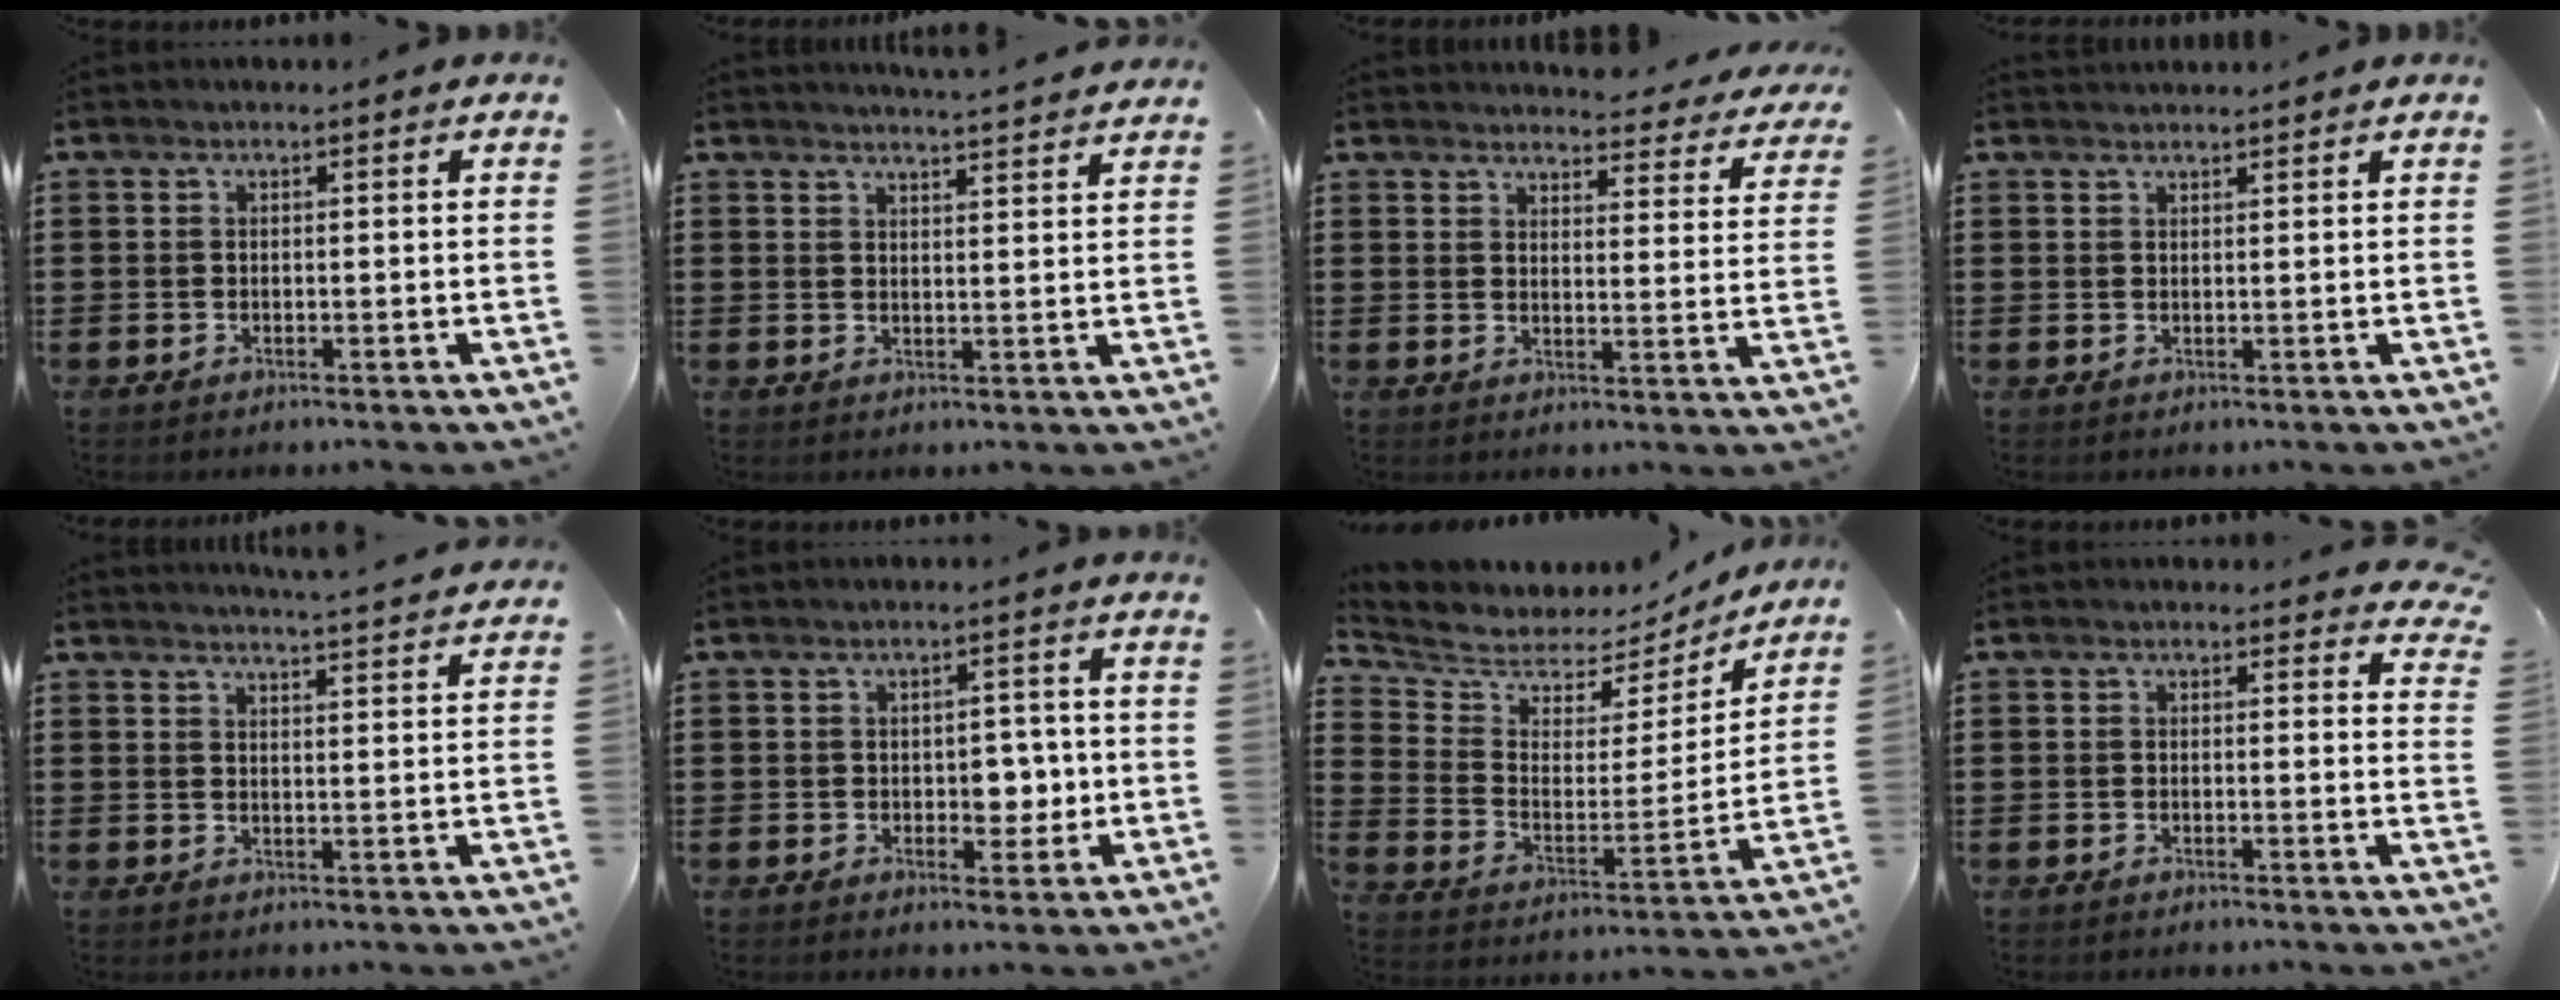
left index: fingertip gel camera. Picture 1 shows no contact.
{"total": 3.3, "force": [3.2, -0.7, 0.2], "torque": [-0.014, -0.019, 0.057]}
{"total": 3.7, "force": [3.7, 0.1, 0.5], "torque": [-0.019, -0.027, 0.062]}
{"total": 1.3, "force": [1.3, 0.1, 0.1], "torque": [-0.004, 0.000, 0.025]}
{"total": 3.6, "force": [3.5, -0.8, 0.3], "torque": [-0.010, -0.026, 0.058]}
{"total": 4.3, "force": [-0.2, 2.9, 3.2], "torque": [-0.051, -0.001, -0.011]}
{"total": 5.0, "force": [4.5, 2.0, -0.2], "torque": [-0.038, -0.041, 0.074]}
{"total": 1.3, "force": [1.0, 0.7, 0.4], "torque": [-0.005, 0.001, 0.018]}